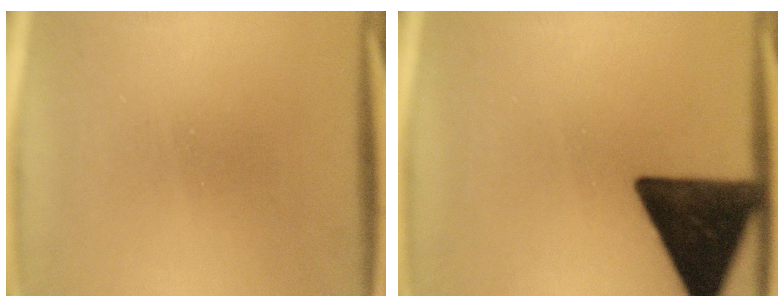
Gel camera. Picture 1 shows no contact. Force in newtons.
{"total": 16.9}